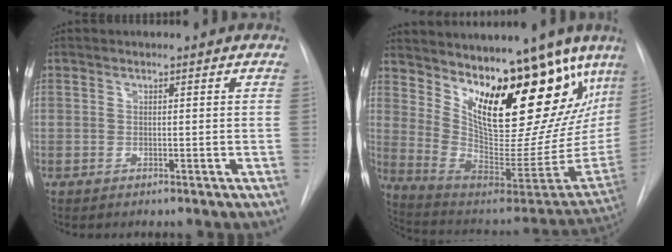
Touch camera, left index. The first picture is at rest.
{"total": 24.8, "force": [16.5, 8.1, 16.6], "torque": [-0.247, -0.012, 0.250]}